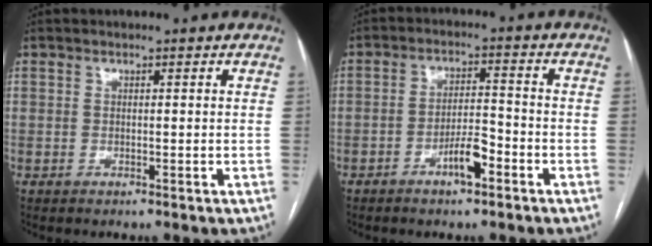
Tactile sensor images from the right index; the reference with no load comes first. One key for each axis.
{"total": 5.2, "fx": -2.9, "fy": 1.3, "fz": 4.1, "tx": -0.077, "ty": 0.007, "tz": -0.051}